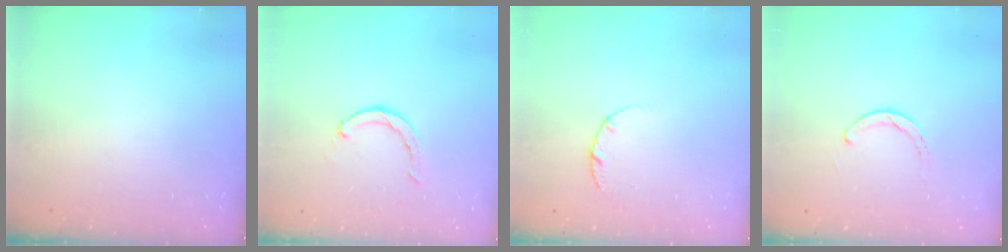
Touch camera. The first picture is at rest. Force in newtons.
{"total": 2.4, "press": 2.4, "slide": 0.4}
{"total": 3.6, "press": 3.6, "slide": 0.5}
{"total": 1.9, "press": 1.9, "slide": 0.2}